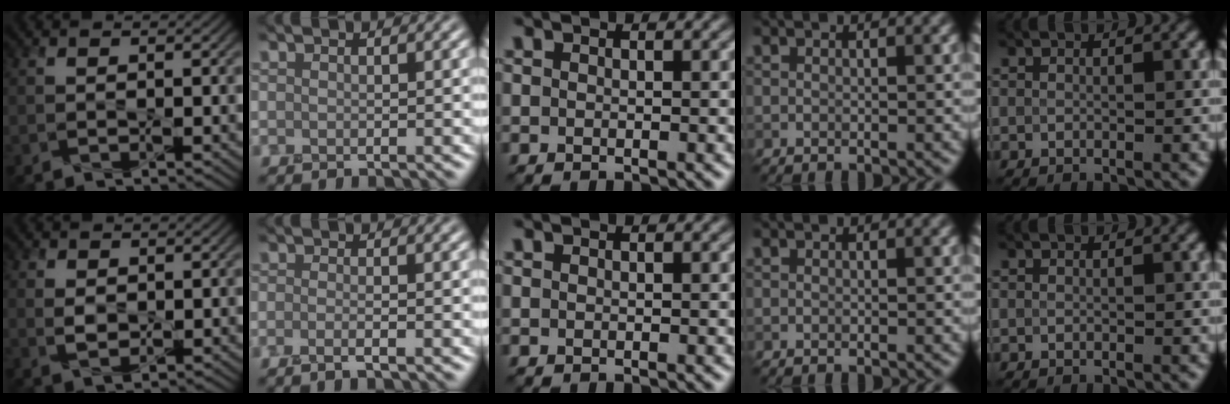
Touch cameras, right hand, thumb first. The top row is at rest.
{"thumb": {"total": 2.3, "force": [0.6, 1.6, 1.6], "torque": [-0.039, -0.002, 0.014]}, "index": {"total": 1.3, "force": [-0.7, 0.3, 1.0], "torque": [-0.015, -0.002, -0.016]}}